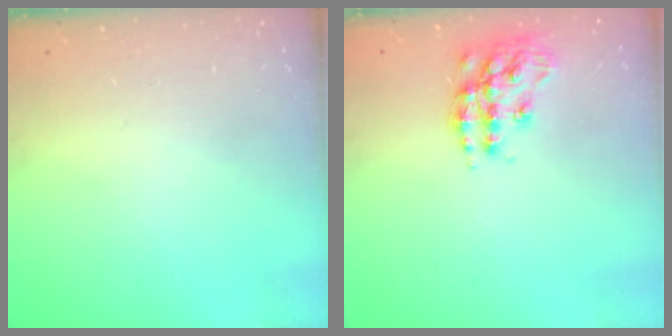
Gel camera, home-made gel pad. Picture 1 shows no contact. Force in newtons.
{"total": 15.6, "press": 15.6, "slide": 0.9}